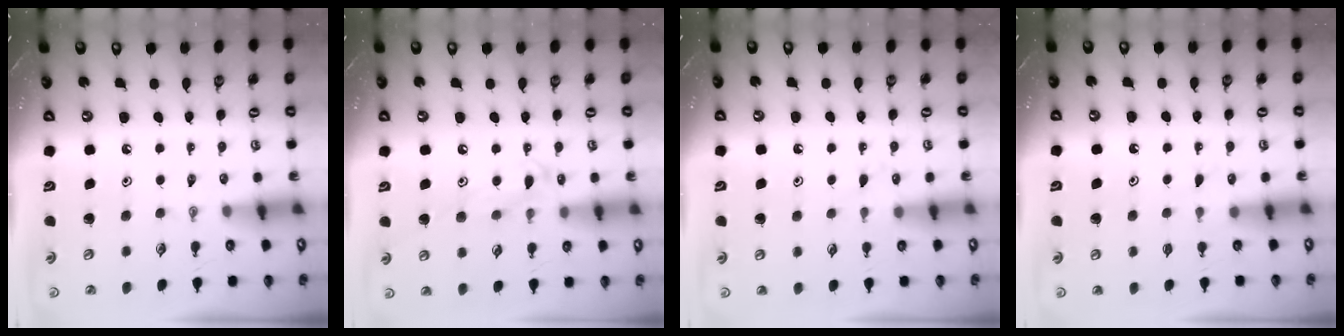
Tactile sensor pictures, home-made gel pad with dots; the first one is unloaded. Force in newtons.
{"total": 11.3, "press": 11.2, "slide": 0.8}
{"total": 5.2, "press": 5.1, "slide": 0.6}
{"total": 6.4, "press": 6.4, "slide": 0.1}